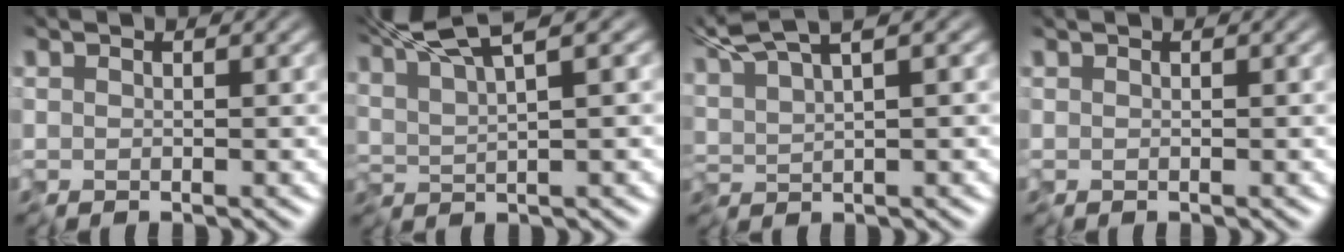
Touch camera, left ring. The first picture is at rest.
{"total": 8.6, "force": [5.8, 1.6, 6.1], "torque": [-0.107, 0.014, 0.081]}
{"total": 5.4, "force": [3.8, 0.8, 3.7], "torque": [-0.079, 0.020, 0.060]}
{"total": 0.0}